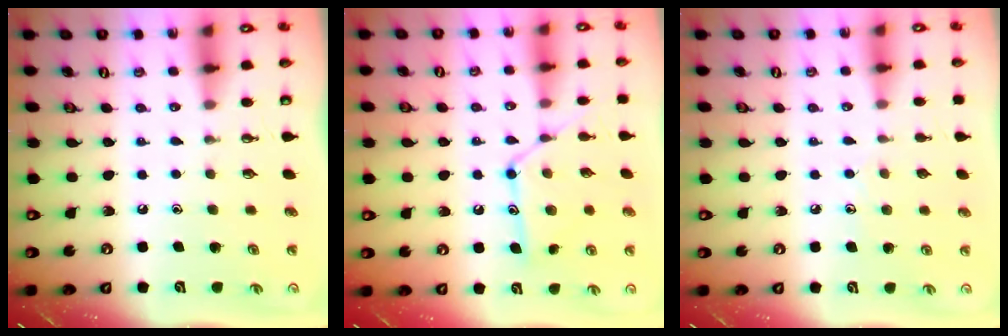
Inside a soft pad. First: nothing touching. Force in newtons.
{"total": 12.5, "press": 12.5, "slide": 0.4}
{"total": 4.3, "press": 4.3, "slide": 0.4}